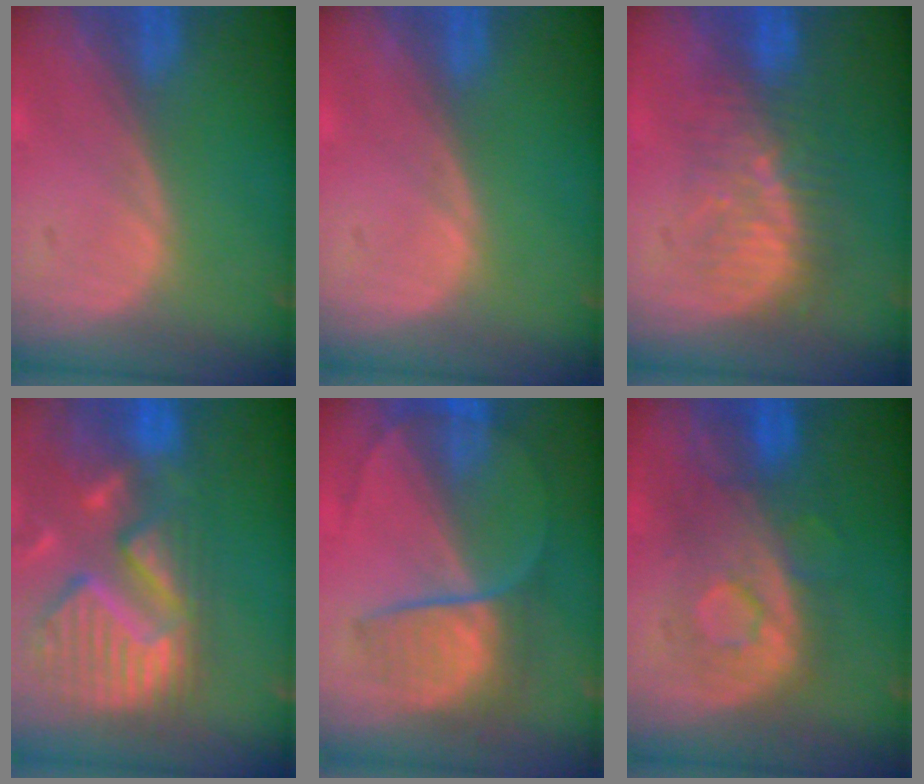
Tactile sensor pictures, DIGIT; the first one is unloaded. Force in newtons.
{"total": 0.0}
{"total": 8.0, "press": 7.6, "slide": 2.6}
{"total": 13.9, "press": 11.8, "slide": 7.3}
{"total": 6.8, "press": 6.6, "slide": 1.6}
{"total": 8.3, "press": 8.3, "slide": 0.9}